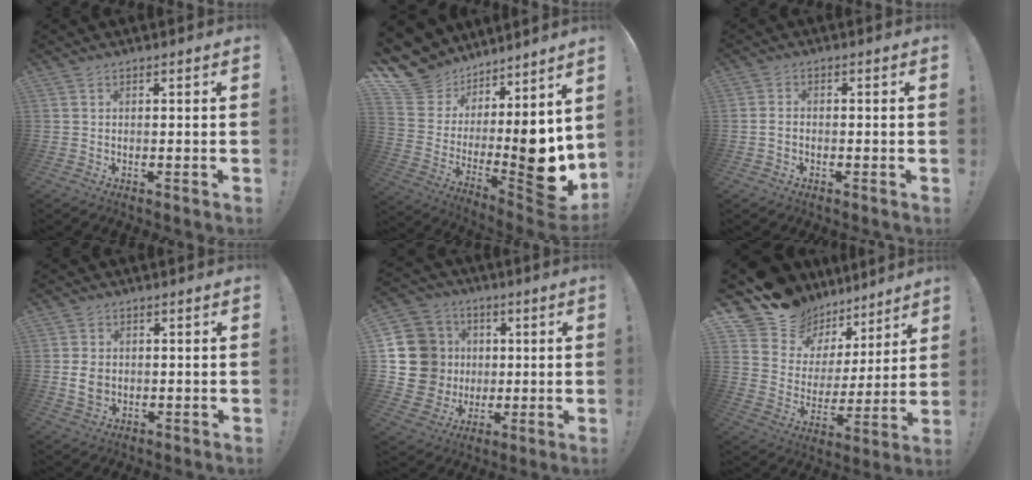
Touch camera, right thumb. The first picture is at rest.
{"total": 12.8, "force": [2.4, 8.5, 9.2], "torque": [-0.113, -0.060, 0.060]}
{"total": 1.9, "force": [-0.9, 1.2, 1.1], "torque": [-0.017, 0.006, -0.017]}
{"total": 5.7, "force": [-0.1, 4.6, 3.4], "torque": [-0.052, 0.001, -0.001]}
{"total": 18.3, "force": [1.6, 16.5, 7.8], "torque": [-0.149, 0.003, 0.062]}
{"total": 12.0, "force": [10.4, 5.9, 0.5], "torque": [-0.024, -0.094, 0.198]}